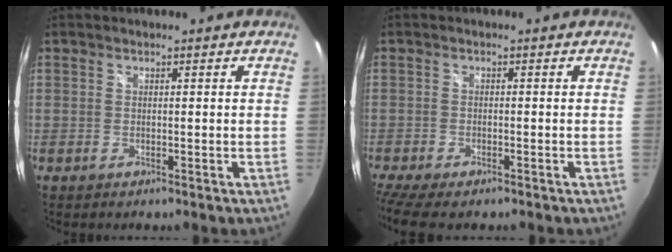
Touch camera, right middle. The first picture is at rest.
{"total": 7.4, "force": [-5.9, 1.8, 4.1], "torque": [-0.100, -0.040, -0.105]}